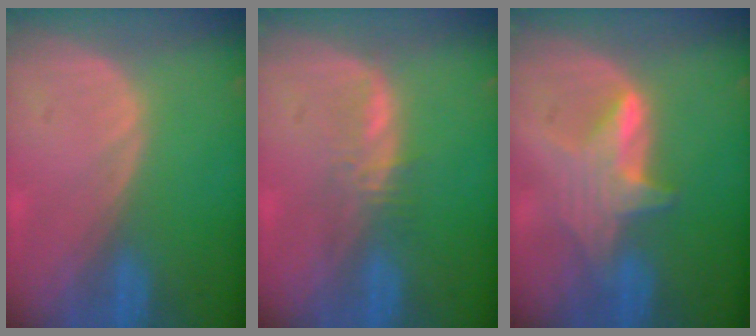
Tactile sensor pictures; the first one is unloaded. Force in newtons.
{"total": 2.9, "press": 2.9, "slide": 0.2}
{"total": 5.6, "press": 5.6, "slide": 0.4}